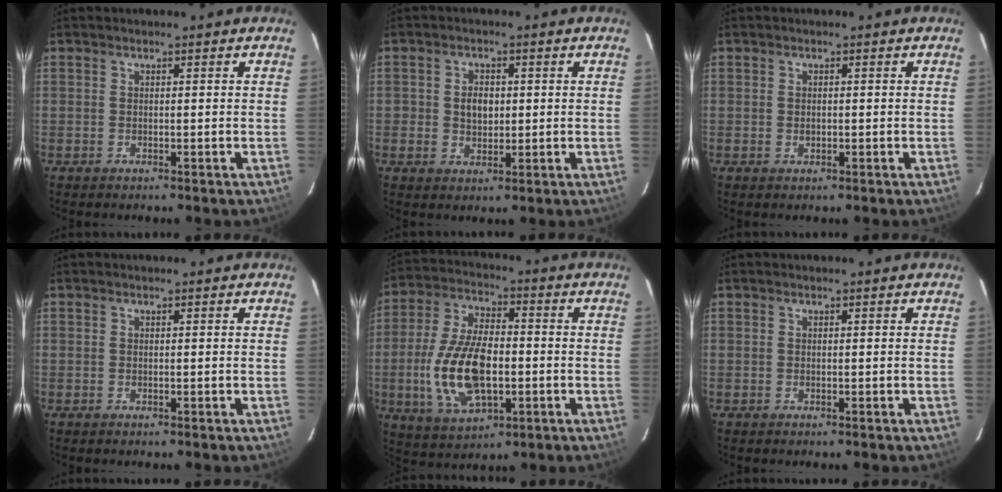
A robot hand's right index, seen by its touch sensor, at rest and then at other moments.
{"total": 3.8, "force": [0.3, 3.0, 2.4], "torque": [-0.039, 0.005, 0.007]}
{"total": 1.0, "force": [-0.1, 0.8, 0.6], "torque": [-0.010, 0.002, 0.000]}
{"total": 0.0}
{"total": 16.5, "force": [-3.0, 8.2, 14.0], "torque": [-0.291, -0.004, -0.046]}
{"total": 0.0}